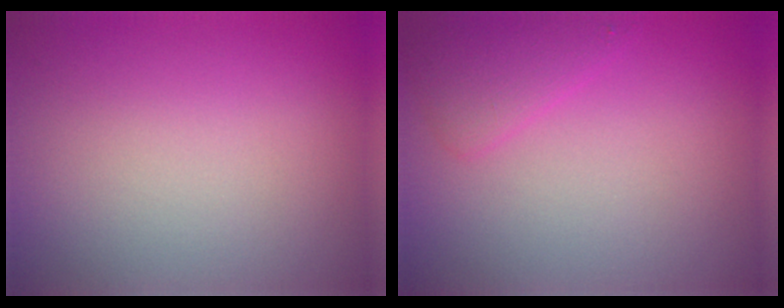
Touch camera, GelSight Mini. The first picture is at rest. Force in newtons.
{"total": 2.1, "press": 2.0, "slide": 0.2}